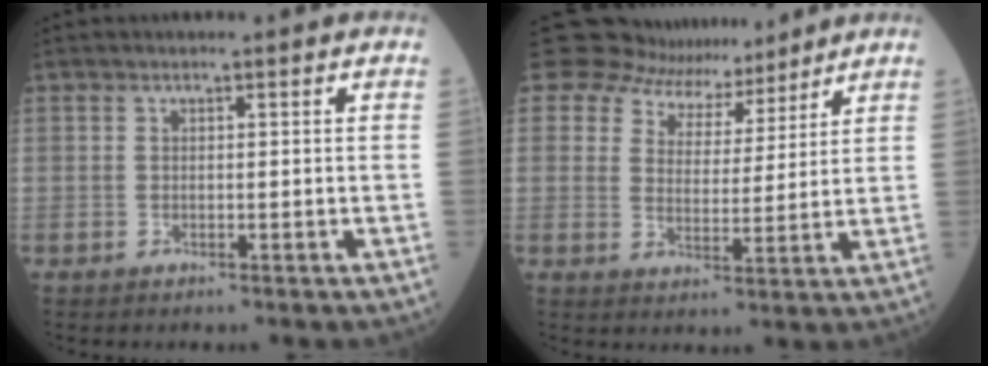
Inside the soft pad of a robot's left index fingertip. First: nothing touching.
{"total": 9.0, "force": [8.2, 3.5, 0.6], "torque": [-0.016, 0.005, 0.125]}